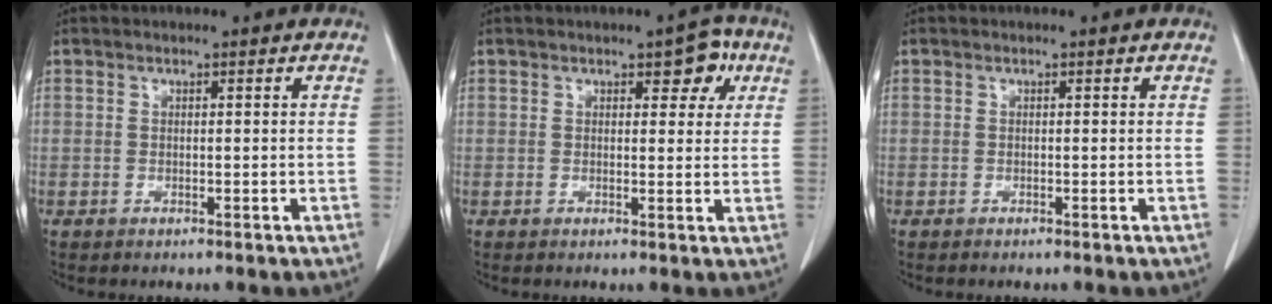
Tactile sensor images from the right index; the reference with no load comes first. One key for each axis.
{"total": 4.3, "fx": 2.1, "fy": 2.0, "fz": 3.1, "tx": -0.031, "ty": 0.009, "tz": 0.023}
{"total": 0.0}